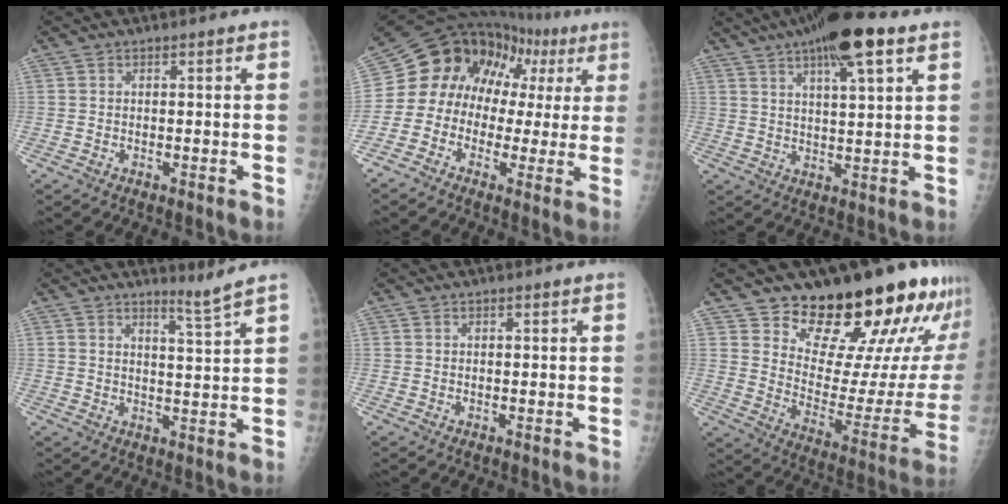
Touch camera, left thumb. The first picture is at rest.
{"total": 15.5, "force": [1.7, 13.0, 8.3], "torque": [-0.087, 0.070, 0.024]}
{"total": 13.8, "force": [8.0, 3.3, 10.8], "torque": [-0.160, -0.013, 0.126]}
{"total": 3.4, "force": [2.9, -1.3, 1.1], "torque": [-0.021, -0.041, 0.056]}
{"total": 0.0}
{"total": 24.0, "force": [19.2, 8.9, 11.2], "torque": [-0.115, -0.132, 0.263]}